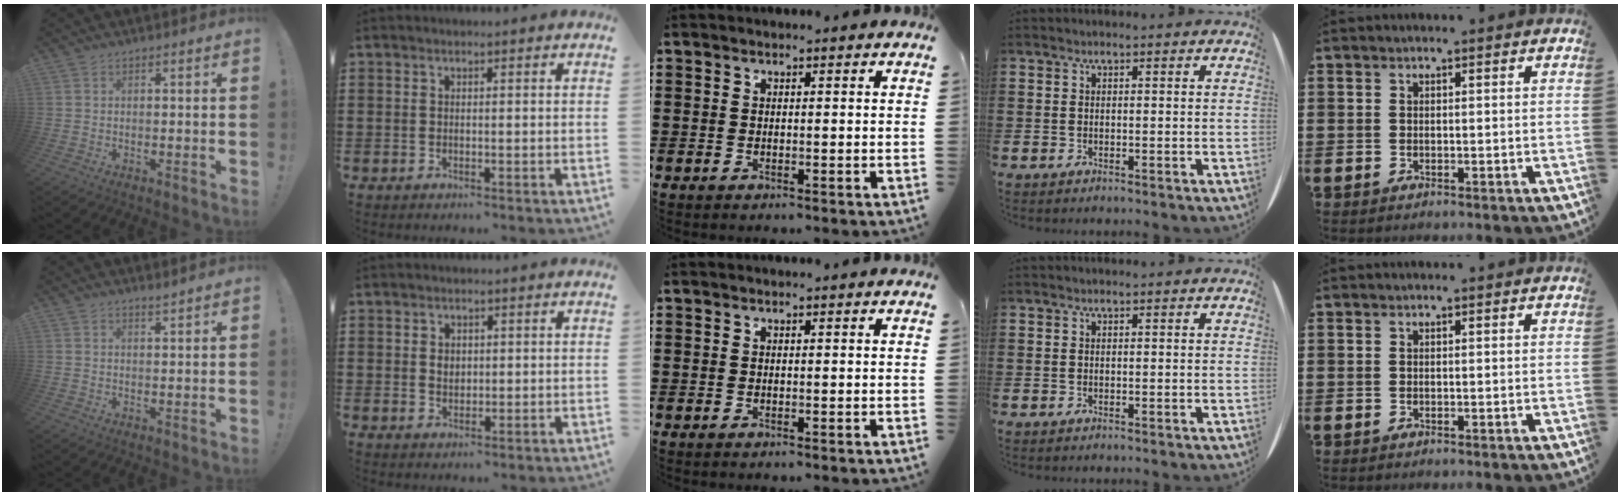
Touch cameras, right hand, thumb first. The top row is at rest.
{"thumb": {"total": 1.5, "force": [1.4, -0.1, 0.7], "torque": [-0.007, -0.007, 0.024]}, "index": {"total": 1.7, "force": [0.4, 1.3, 1.1], "torque": [-0.024, 0.006, 0.007]}}